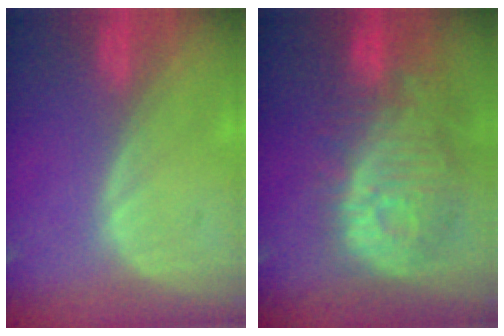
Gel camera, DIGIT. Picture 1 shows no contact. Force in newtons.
{"total": 12.2, "press": 11.0, "slide": 5.3}